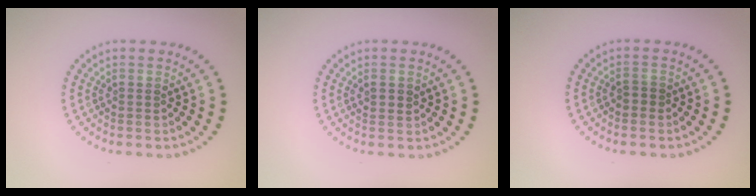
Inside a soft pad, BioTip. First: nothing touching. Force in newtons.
{"total": 1.1, "press": 1.0, "slide": 0.4}
{"total": 1.0, "press": 0.9, "slide": 0.2}